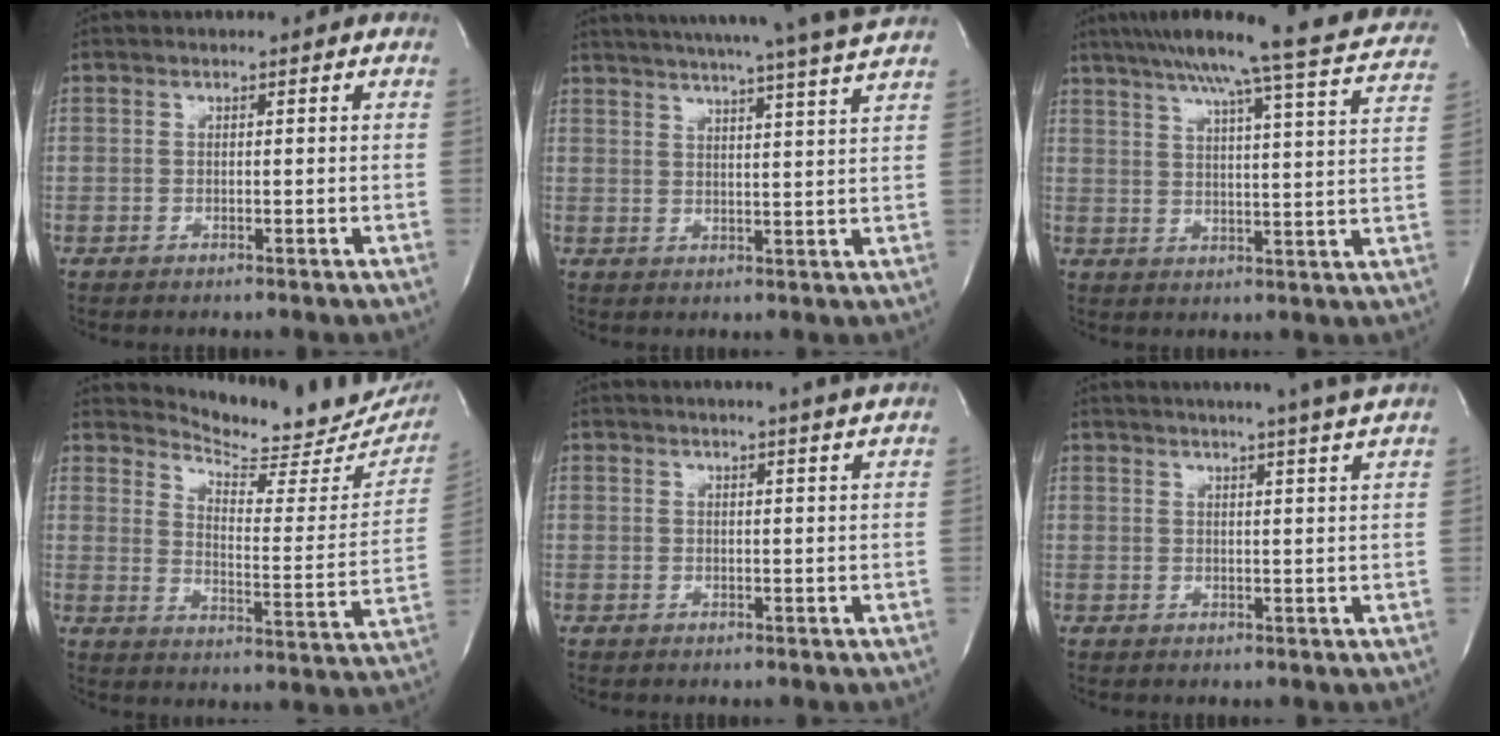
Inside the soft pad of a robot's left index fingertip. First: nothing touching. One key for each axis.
{"total": 19.7, "fx": 17.8, "fy": -2.0, "fz": 8.2, "tx": -0.136, "ty": -0.036, "tz": 0.230}
{"total": 22.0, "fx": 19.2, "fy": -0.2, "fz": 10.7, "tx": -0.167, "ty": -0.022, "tz": 0.239}
{"total": 17.7, "fx": 16.8, "fy": 4.1, "fz": 4.1, "tx": -0.047, "ty": -0.074, "tz": 0.201}
{"total": 6.6, "fx": 6.0, "fy": -1.2, "fz": 2.7, "tx": -0.036, "ty": 0.005, "tz": 0.060}
{"total": 13.2, "fx": 11.9, "fy": -1.5, "fz": 5.7, "tx": -0.094, "ty": -0.020, "tz": 0.141}